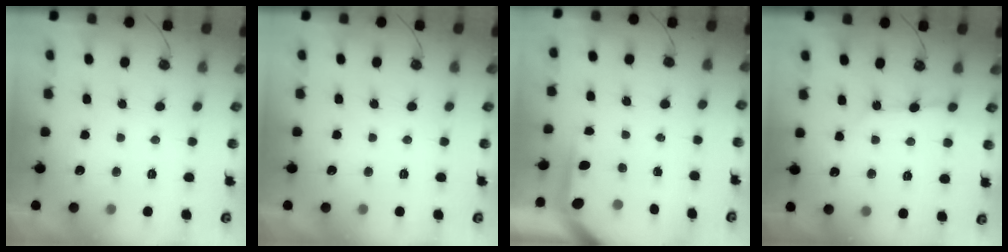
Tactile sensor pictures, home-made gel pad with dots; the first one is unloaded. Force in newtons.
{"total": 0.0}
{"total": 4.0, "press": 3.9, "slide": 0.4}
{"total": 4.7, "press": 4.7, "slide": 0.4}